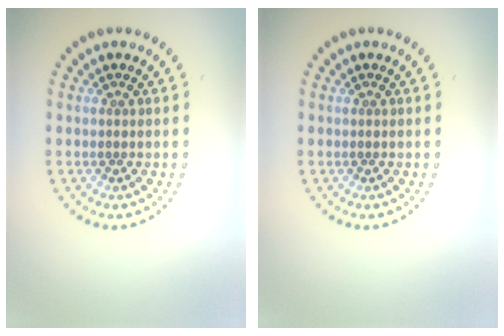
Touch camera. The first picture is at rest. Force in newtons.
{"total": 0.0}